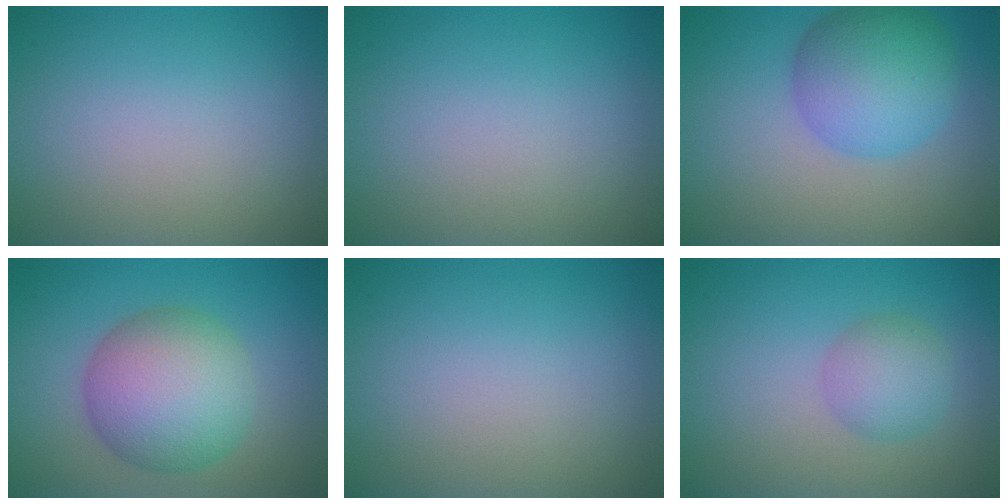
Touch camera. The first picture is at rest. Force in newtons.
{"total": 0.0}
{"total": 6.8, "press": 6.8, "slide": 0.2}
{"total": 8.3, "press": 8.3, "slide": 0.2}
{"total": 0.0}
{"total": 3.0, "press": 3.0, "slide": 0.1}